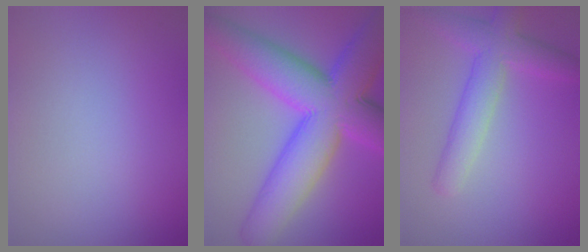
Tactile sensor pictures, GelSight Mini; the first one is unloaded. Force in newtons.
{"total": 12.9, "press": 12.9, "slide": 0.4}
{"total": 4.5, "press": 4.4, "slide": 0.2}